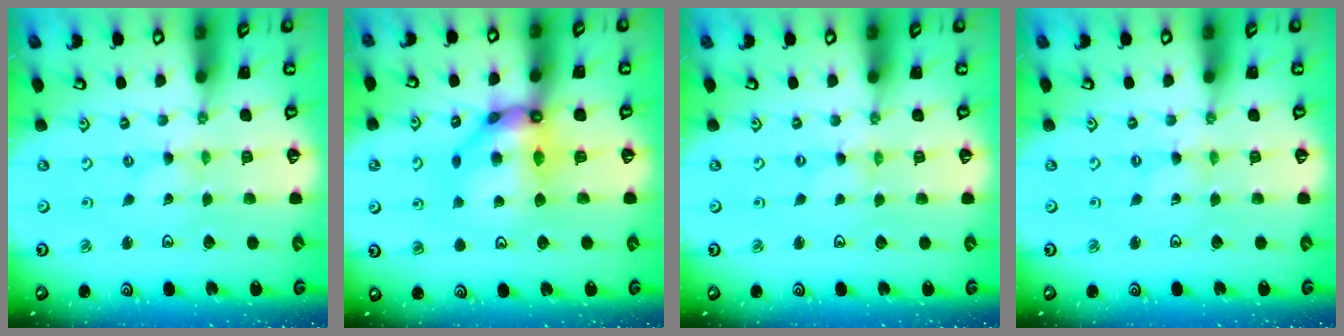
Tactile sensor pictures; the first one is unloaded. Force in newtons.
{"total": 12.9, "press": 12.8, "slide": 1.2}
{"total": 0.0}
{"total": 0.0}